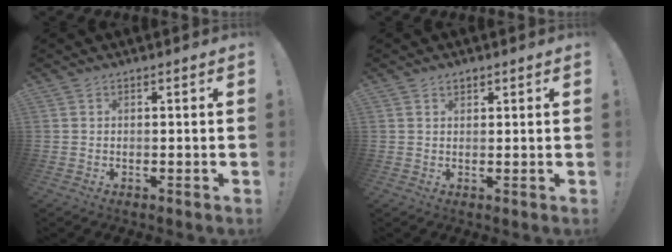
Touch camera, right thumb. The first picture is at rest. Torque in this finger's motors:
{"motor_torque": [-0.21, 0.12, 0.16, -0.03, 0.00]}